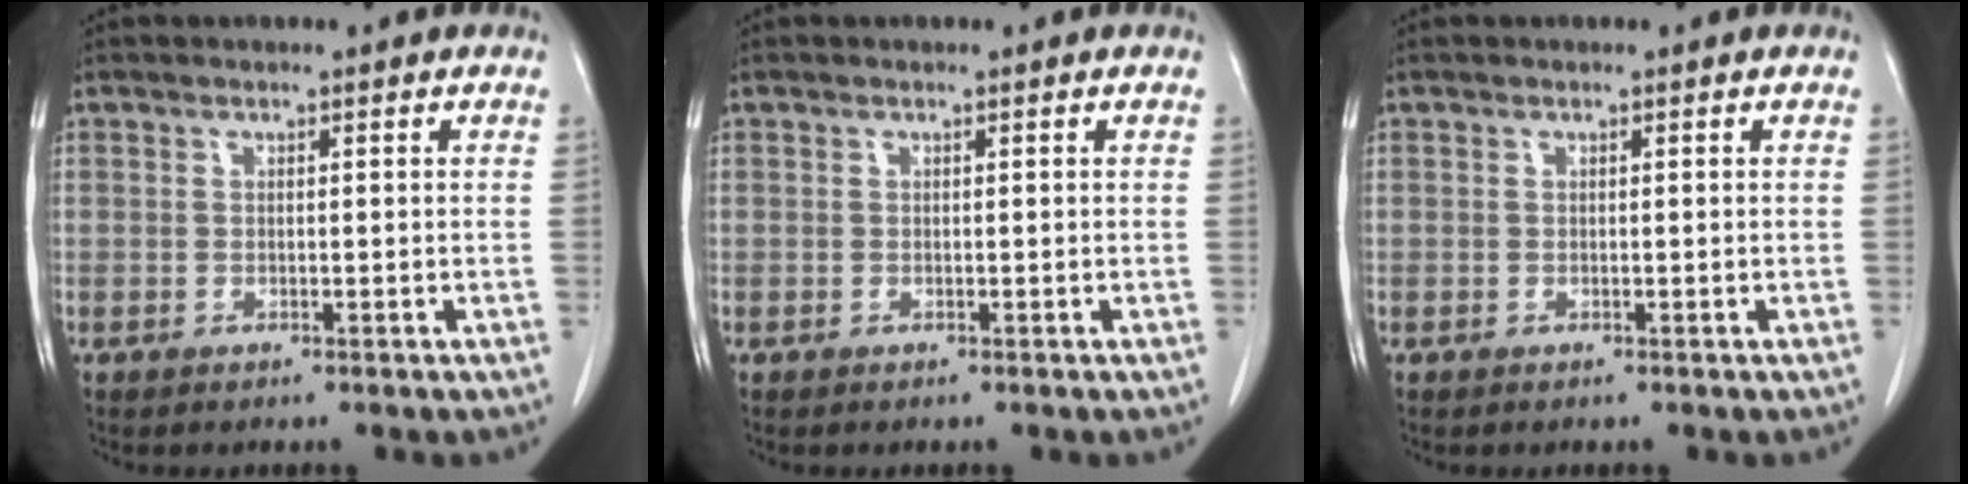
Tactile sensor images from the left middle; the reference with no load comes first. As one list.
[{"total": 0.0}, {"total": 0.0}]